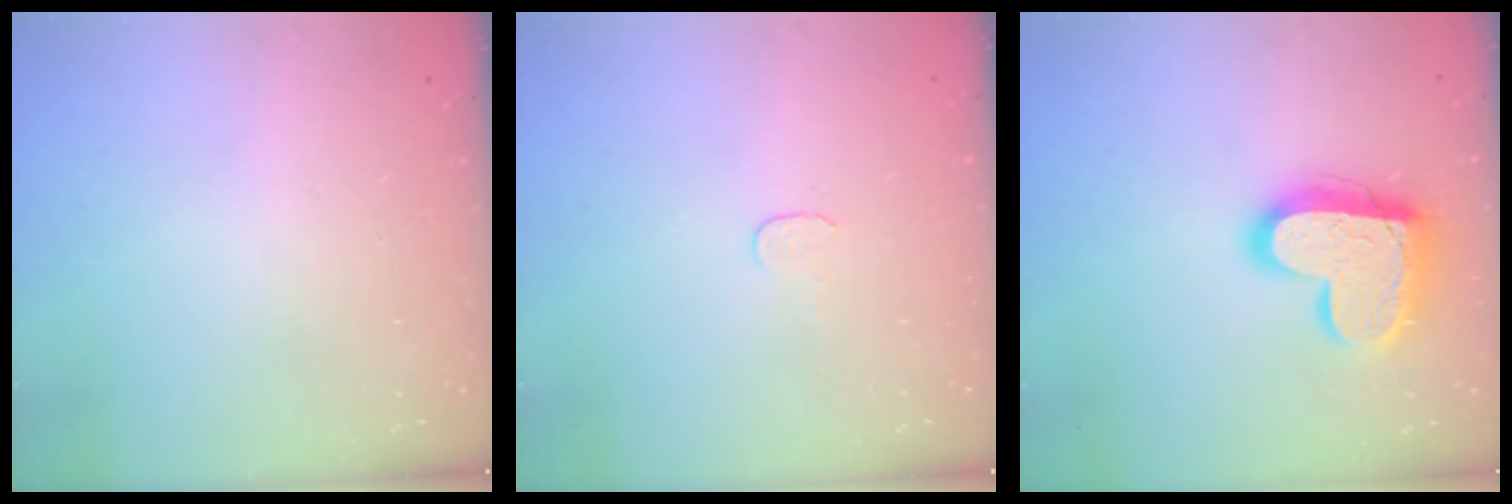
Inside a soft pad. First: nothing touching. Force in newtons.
{"total": 3.9, "press": 3.9, "slide": 0.3}
{"total": 17.5, "press": 17.4, "slide": 1.3}